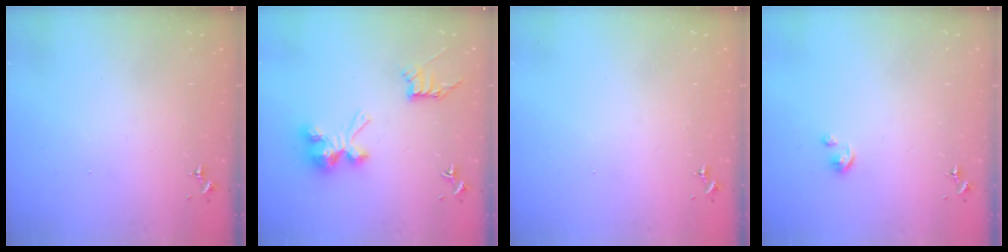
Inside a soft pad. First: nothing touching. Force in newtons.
{"total": 11.2, "press": 11.2, "slide": 0.4}
{"total": 0.0}
{"total": 2.7, "press": 2.6, "slide": 0.3}